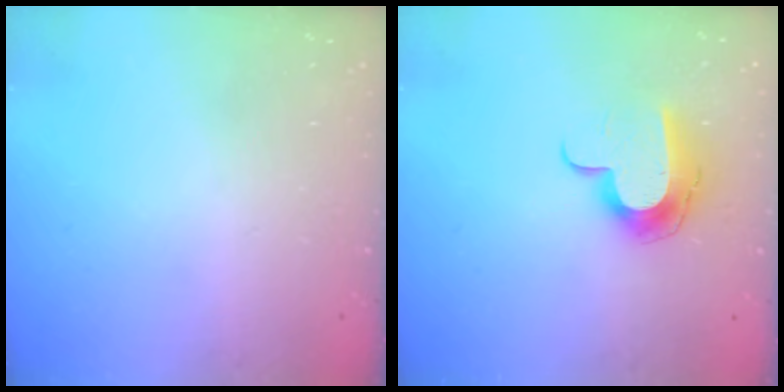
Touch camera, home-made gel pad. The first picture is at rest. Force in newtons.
{"total": 11.2, "press": 11.2, "slide": 0.4}